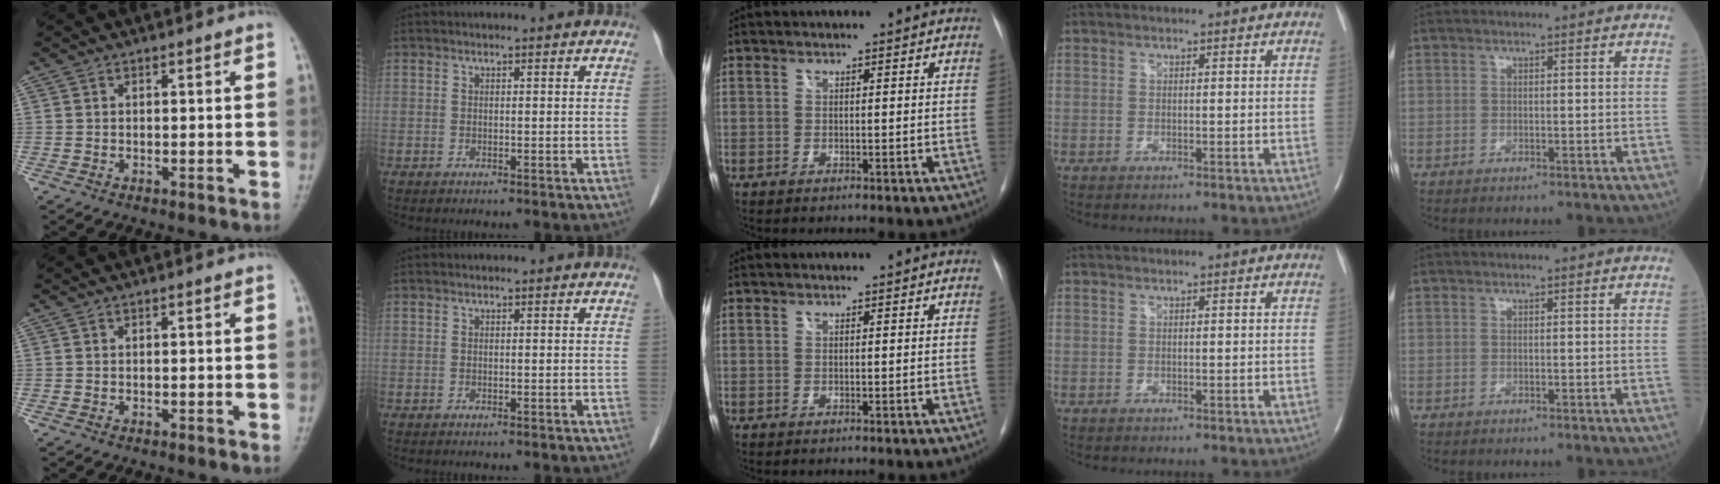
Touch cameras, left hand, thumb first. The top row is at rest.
{}